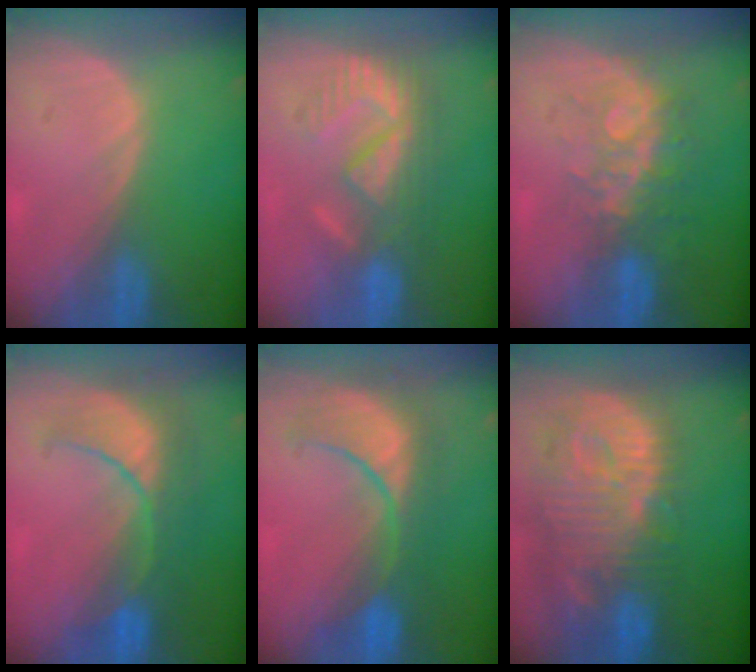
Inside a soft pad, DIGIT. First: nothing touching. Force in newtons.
{"total": 8.8, "press": 7.9, "slide": 3.9}
{"total": 8.4, "press": 7.1, "slide": 4.5}
{"total": 8.1, "press": 8.1, "slide": 0.7}
{"total": 9.1, "press": 9.0, "slide": 1.1}
{"total": 13.6, "press": 11.8, "slide": 6.7}